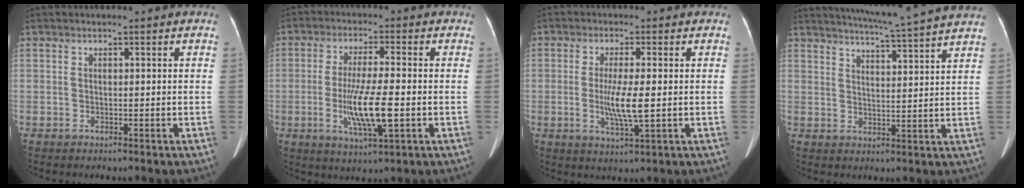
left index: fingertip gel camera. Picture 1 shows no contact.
{"total": 8.9, "force": [-1.9, 0.8, 8.7], "torque": [-0.166, -0.016, -0.034]}
{"total": 5.7, "force": [-0.5, 0.5, 5.7], "torque": [-0.115, -0.013, -0.009]}
{"total": 14.5, "force": [13.3, -1.6, 5.6], "torque": [-0.104, -0.017, 0.170]}